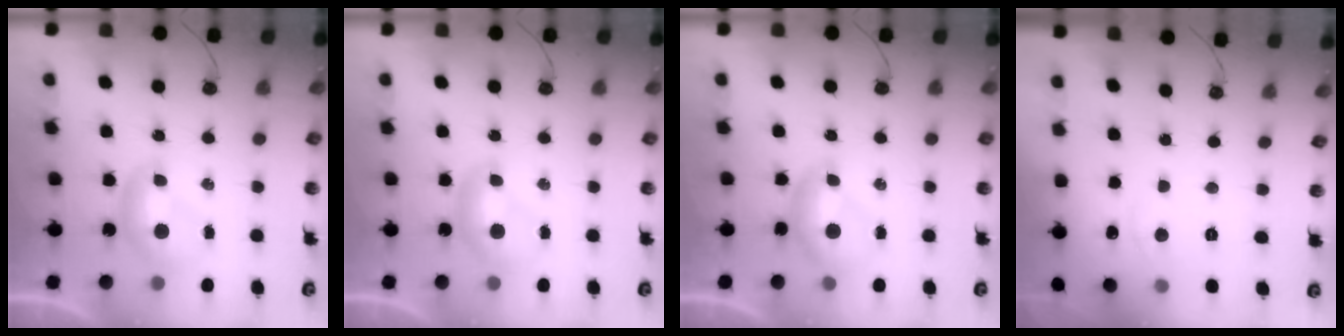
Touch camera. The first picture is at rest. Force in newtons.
{"total": 0.0}
{"total": 0.6, "press": 0.3, "slide": 0.6}
{"total": 0.8, "press": 0.3, "slide": 0.8}